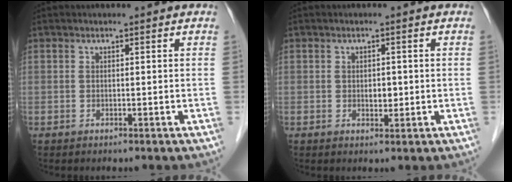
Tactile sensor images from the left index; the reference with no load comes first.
{"total": 1.8, "force": [0.0, 1.1, 1.4], "torque": [-0.021, 0.000, 0.002]}